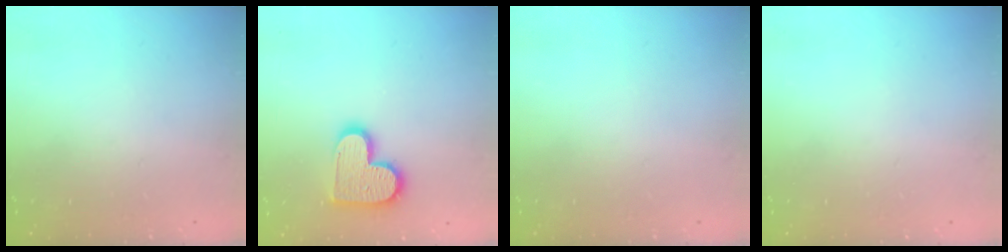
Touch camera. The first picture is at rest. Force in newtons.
{"total": 14.2, "press": 14.2, "slide": 1.1}
{"total": 0.0}
{"total": 0.0}